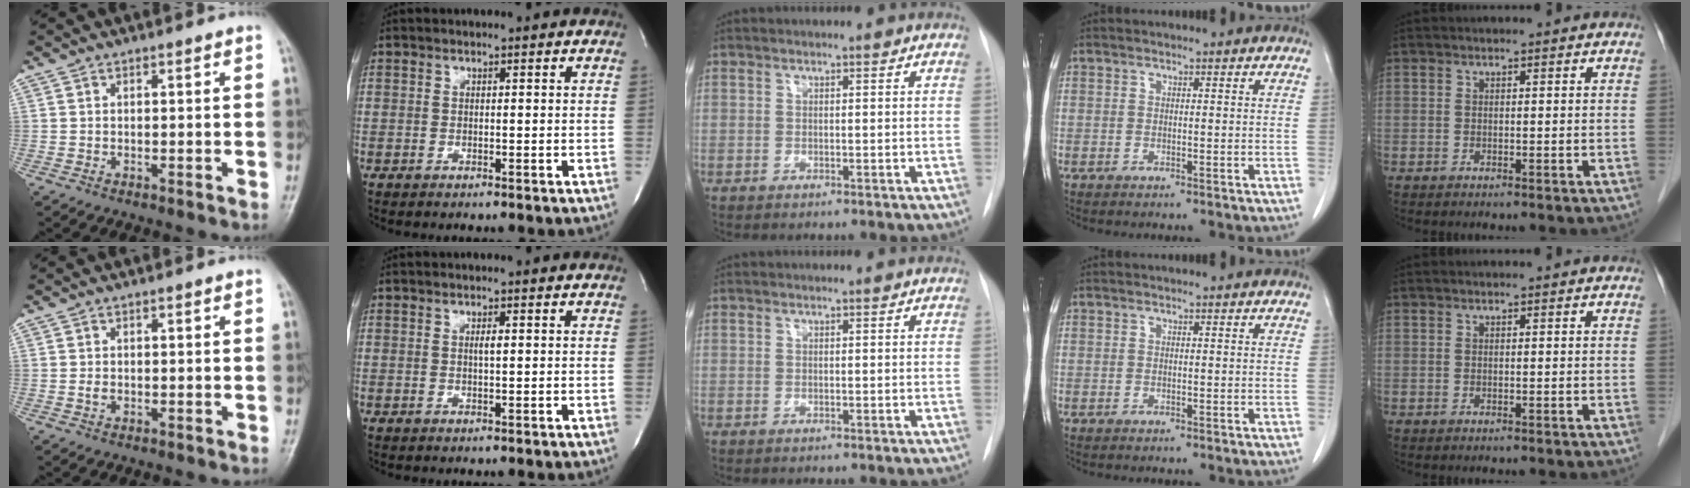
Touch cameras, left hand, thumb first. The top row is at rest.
{"thumb": {"total": 1.1, "force": [-0.1, 0.8, 0.8], "torque": [-0.013, 0.000, -0.003]}, "index": {"total": 1.0, "force": [0.1, 0.1, 1.0], "torque": [-0.022, 0.001, 0.002]}}